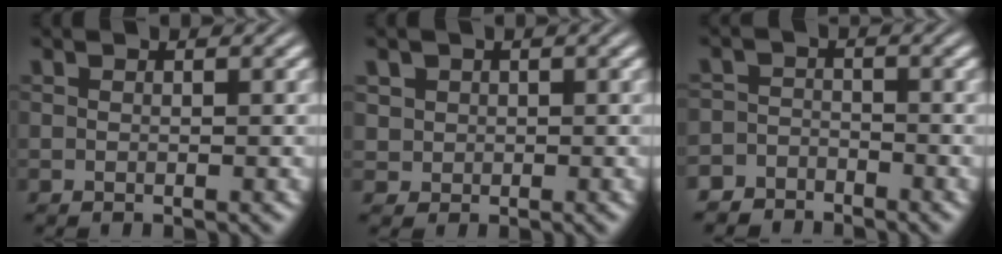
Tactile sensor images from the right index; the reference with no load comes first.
{"total": 3.4, "force": [0.7, 3.1, 1.1], "torque": [-0.035, -0.021, 0.023]}
{"total": 4.1, "force": [-3.6, 1.8, -0.1], "torque": [0.015, -0.016, -0.063]}